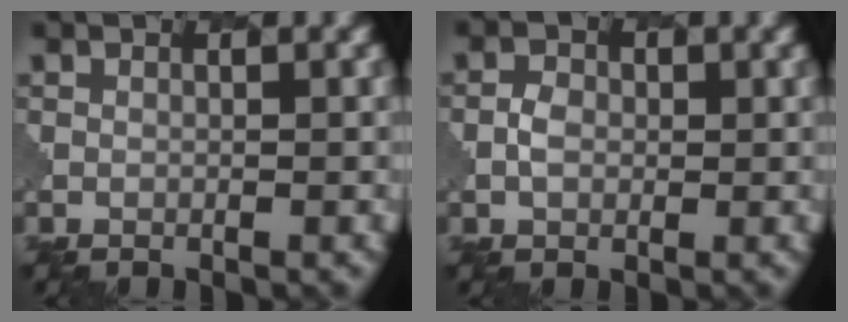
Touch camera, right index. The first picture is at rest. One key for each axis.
{"total": 1.4, "fx": -0.1, "fy": 1.2, "fz": 0.6, "tx": -0.012, "ty": 0.002, "tz": -0.003}